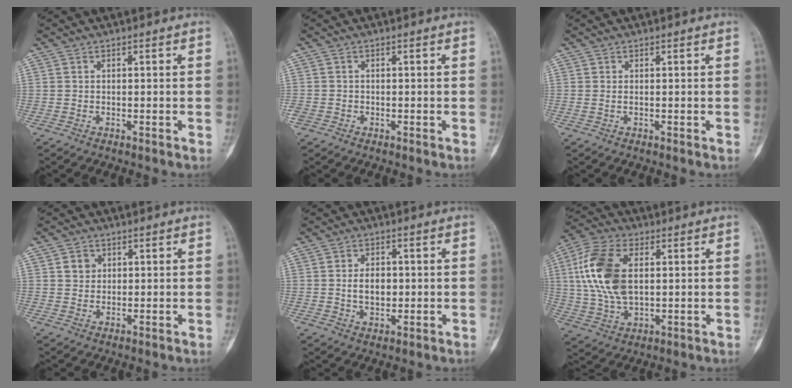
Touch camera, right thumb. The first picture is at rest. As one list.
[{"total": 1.4, "force": [-0.6, 1.2, 0.3], "torque": [-0.001, 0.004, -0.013]}, {"total": 0.0}, {"total": 2.8, "force": [0.9, 2.4, 0.9], "torque": [-0.003, -0.003, 0.014]}, {"total": 5.2, "force": [0.0, 3.5, 3.8], "torque": [-0.046, 0.000, 0.002]}, {"total": 15.4, "force": [2.7, 8.7, 12.4], "torque": [-0.257, 0.005, 0.051]}]